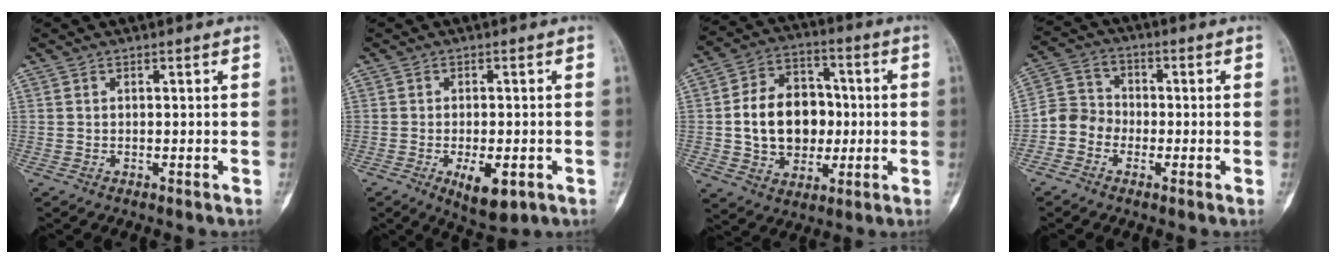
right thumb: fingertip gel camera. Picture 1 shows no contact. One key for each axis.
{"total": 7.1, "fx": -2.5, "fy": 3.0, "fz": 5.9, "tx": -0.088, "ty": -0.005, "tz": -0.027}
{"total": 15.4, "fx": -0.3, "fy": 11.8, "fz": 9.9, "tx": -0.123, "ty": 0.025, "tz": -0.001}
{"total": 6.3, "fx": -2.2, "fy": 5.6, "fz": 2.1, "tx": -0.019, "ty": 0.023, "tz": -0.055}